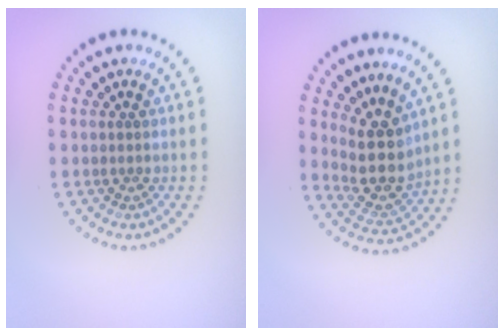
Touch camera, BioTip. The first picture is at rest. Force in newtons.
{"total": 4.4, "press": 3.7, "slide": 2.4}